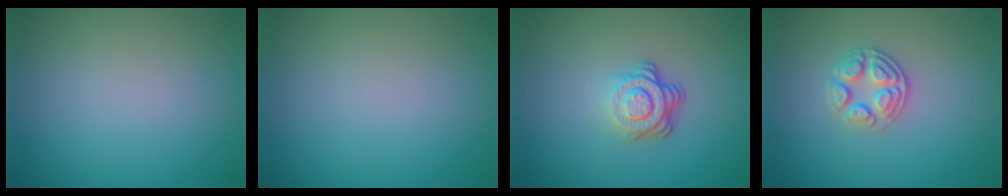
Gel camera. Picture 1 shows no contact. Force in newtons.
{"total": 0.0}
{"total": 3.9, "press": 2.7, "slide": 2.9}
{"total": 2.6, "press": 2.5, "slide": 0.9}